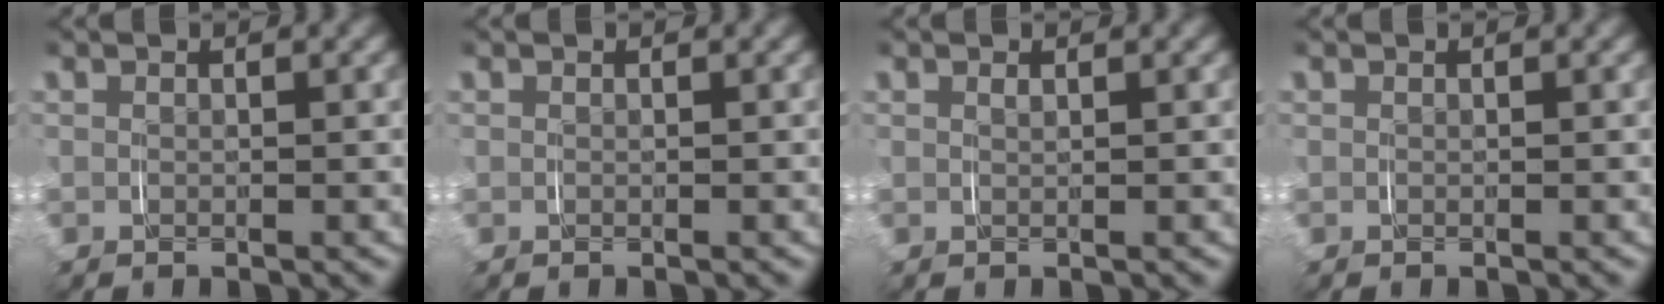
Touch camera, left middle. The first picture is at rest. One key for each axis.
{"total": 0.0}
{"total": 1.0, "fx": 0.6, "fy": -0.8, "fz": -0.2, "tx": 0.017, "ty": 0.006, "tz": 0.009}
{"total": 0.0}